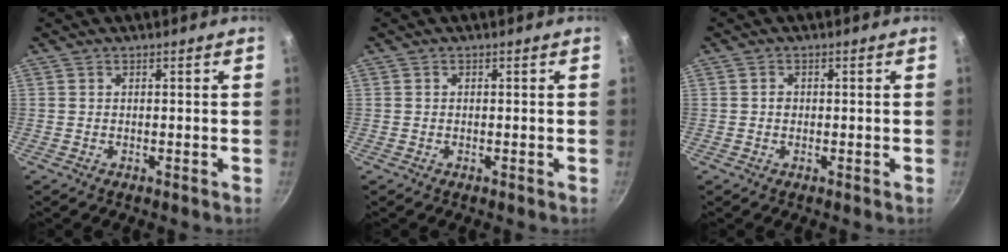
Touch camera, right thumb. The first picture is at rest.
{"total": 0.0}
{"total": 1.0, "force": [0.0, 0.9, 0.5], "torque": [-0.007, 0.005, -0.001]}